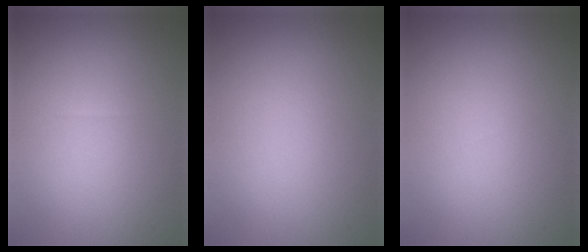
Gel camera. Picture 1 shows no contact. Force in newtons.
{"total": 0.0}
{"total": 0.0}